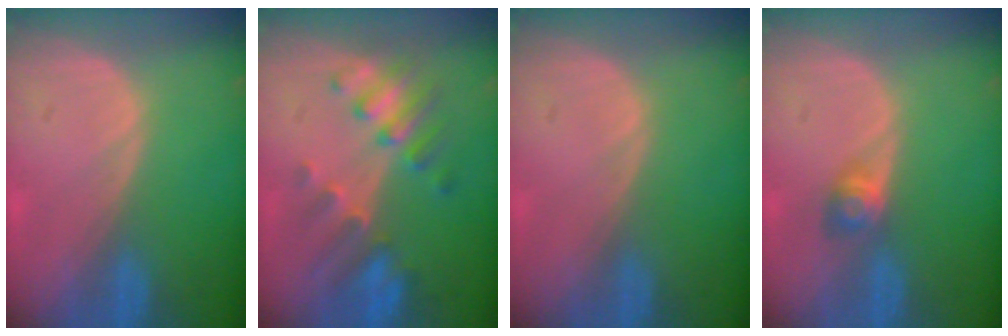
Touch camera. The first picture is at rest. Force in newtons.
{"total": 7.6, "press": 7.1, "slide": 2.8}
{"total": 0.0}
{"total": 2.8, "press": 2.6, "slide": 1.2}